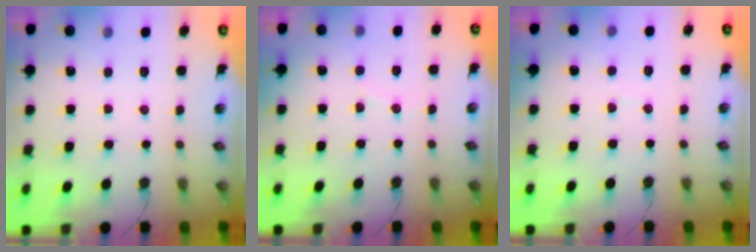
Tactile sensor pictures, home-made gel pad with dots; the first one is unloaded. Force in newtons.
{"total": 3.4, "press": 3.1, "slide": 1.4}
{"total": 2.6, "press": 2.6, "slide": 0.3}